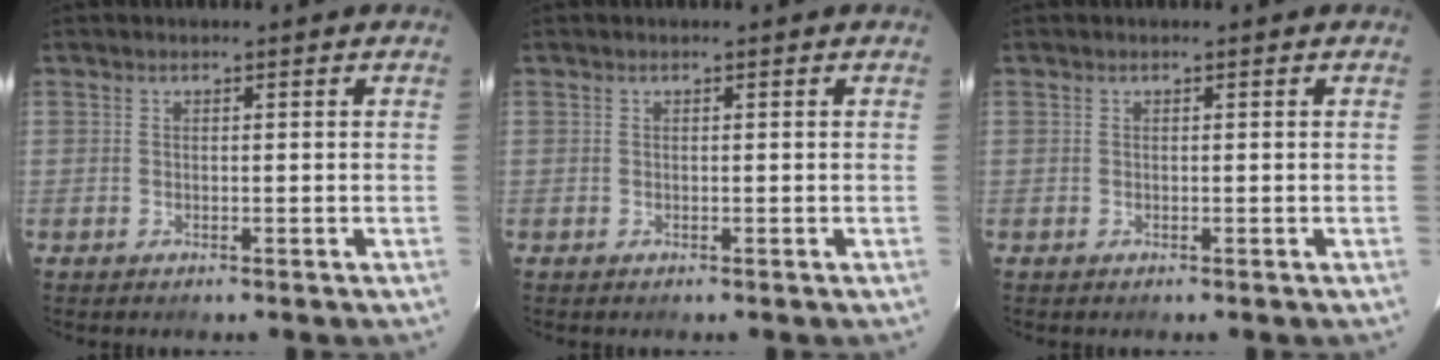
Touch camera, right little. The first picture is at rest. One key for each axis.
{"total": 0.0}
{"total": 0.0}